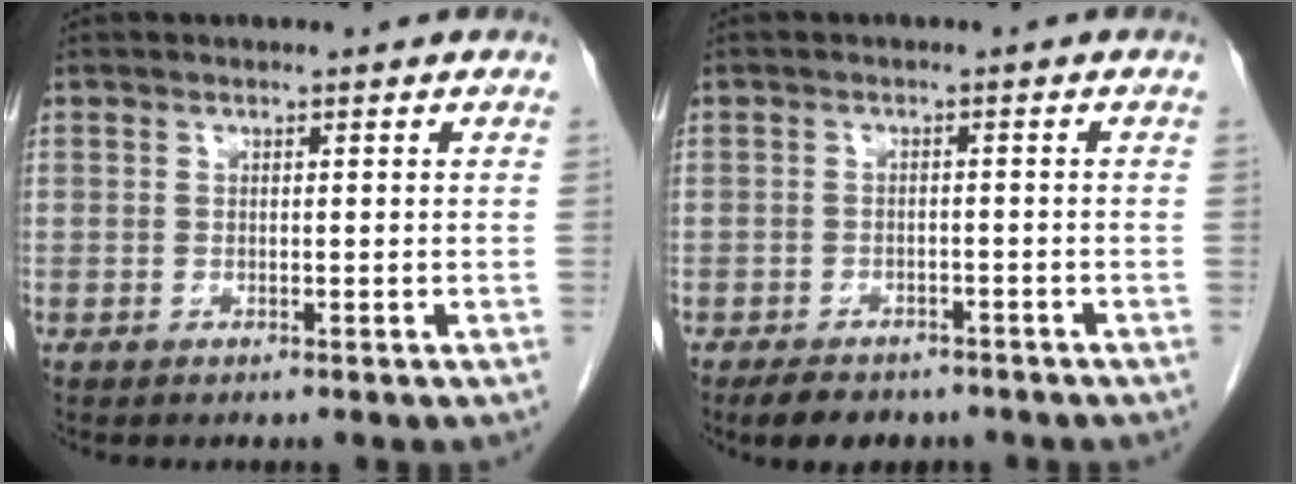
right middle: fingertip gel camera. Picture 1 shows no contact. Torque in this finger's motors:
{"motor_torque": [0.67, -0.27, 0.03, 0.04]}